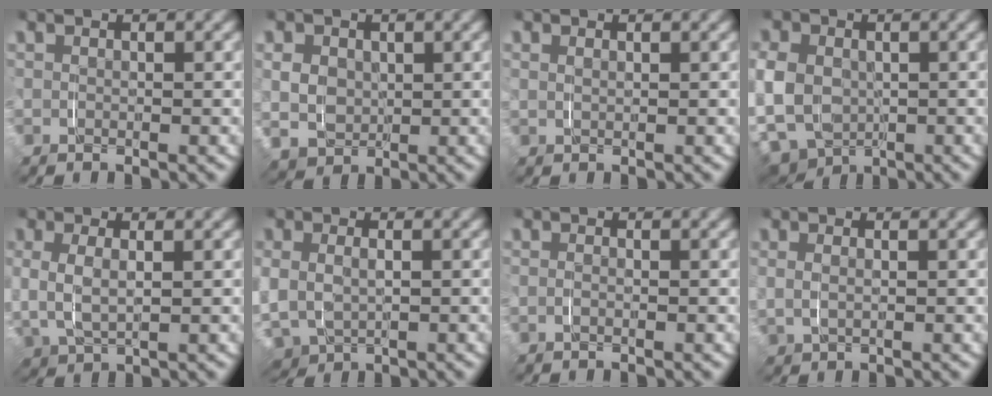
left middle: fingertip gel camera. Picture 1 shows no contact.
{"total": 4.2, "force": [0.0, 4.1, 1.0], "torque": [-0.032, -0.026, 0.008]}
{"total": 0.6, "force": [0.4, -0.3, -0.4], "torque": [0.008, 0.000, 0.009]}
{"total": 11.0, "force": [-3.3, 10.0, 3.1], "torque": [-0.084, -0.034, -0.056]}
{"total": 1.3, "force": [0.9, 0.9, 0.5], "torque": [-0.022, -0.003, 0.010]}
{"total": 4.7, "force": [-1.9, 4.2, 1.0], "torque": [-0.040, -0.028, -0.025]}
{"total": 0.5, "force": [-0.4, -0.3, -0.2], "torque": [-0.001, -0.003, -0.008]}
{"total": 0.5, "force": [0.1, -0.3, -0.4], "torque": [0.006, -0.003, 0.006]}